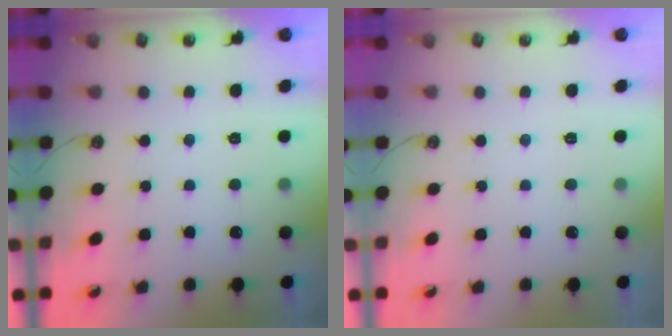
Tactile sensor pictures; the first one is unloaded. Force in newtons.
{"total": 0.0}